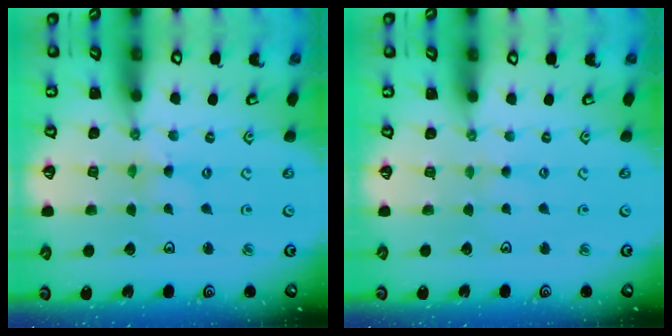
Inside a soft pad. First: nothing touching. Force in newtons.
{"total": 1.2, "press": 1.1, "slide": 0.3}